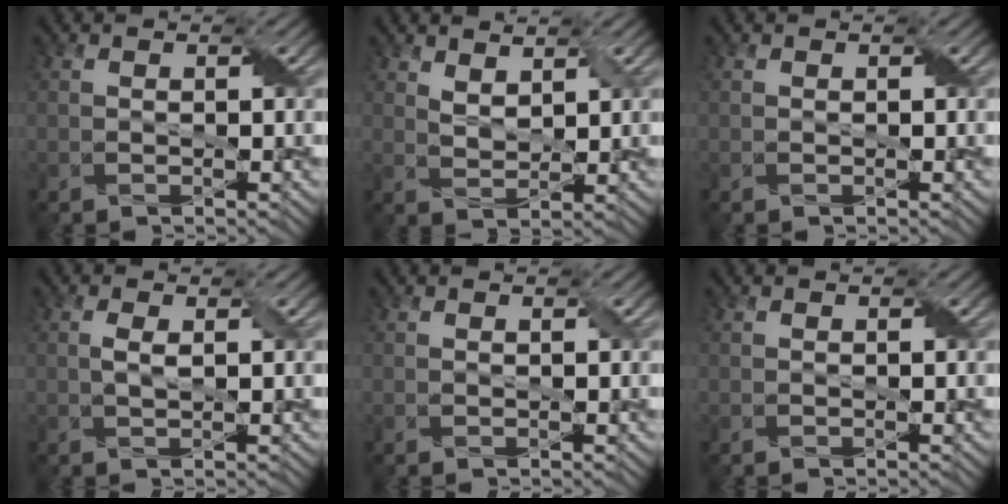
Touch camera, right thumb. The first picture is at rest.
{"total": 2.6, "force": [1.8, 1.1, 1.4], "torque": [-0.036, -0.005, 0.041]}
{"total": 0.0}
{"total": 1.7, "force": [0.3, 0.6, 1.5], "torque": [-0.038, 0.003, 0.007]}
{"total": 0.0}
{"total": 0.0}